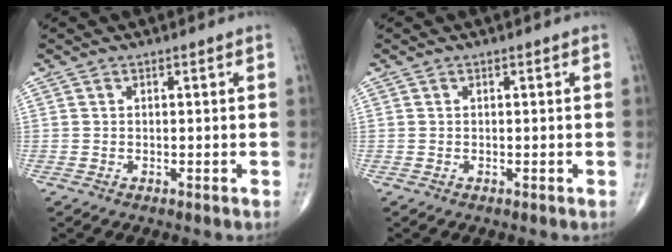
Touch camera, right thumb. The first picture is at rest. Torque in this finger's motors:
{"motor_torque": [-0.08, 0.06, 0.08, 0.08, 0.01]}